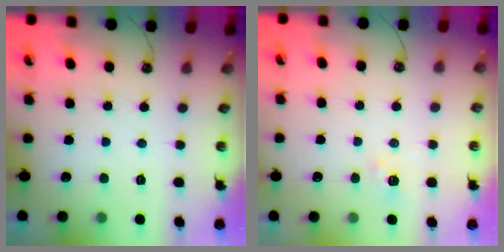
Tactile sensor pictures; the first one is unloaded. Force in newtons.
{"total": 3.9, "press": 3.8, "slide": 0.6}